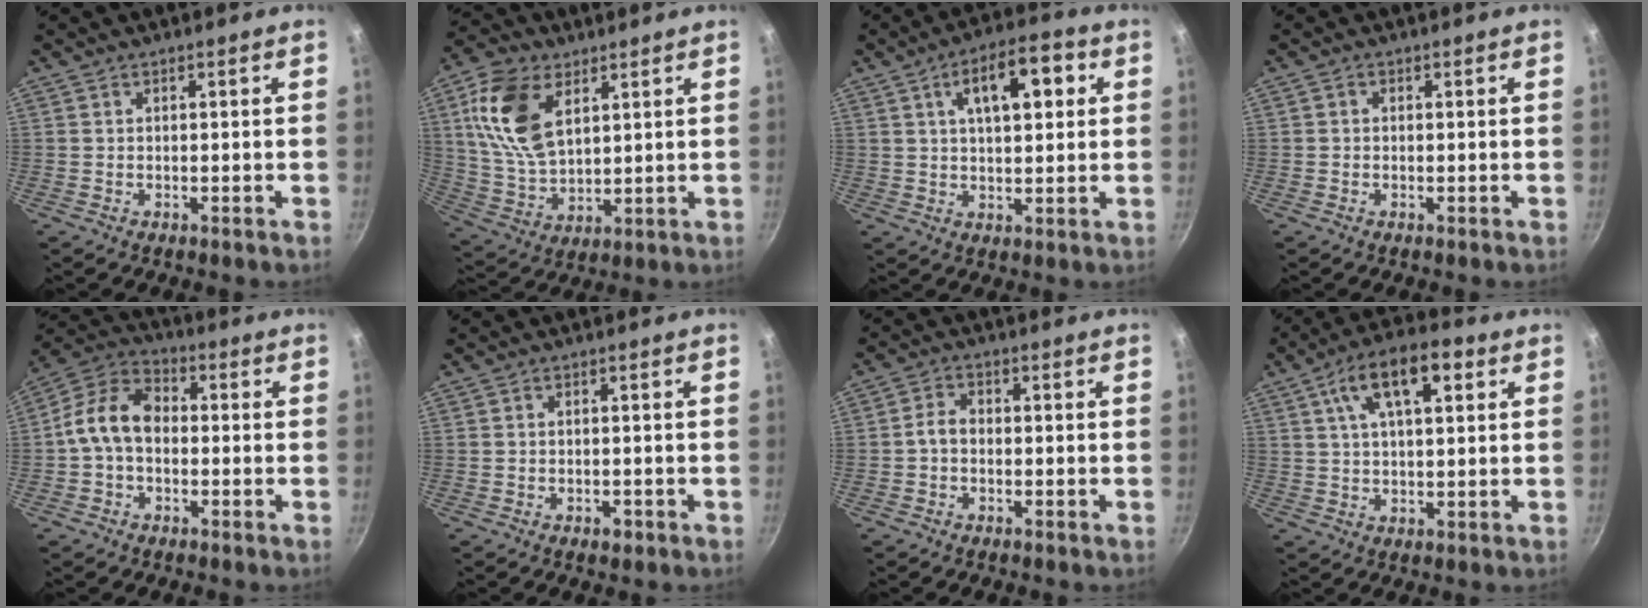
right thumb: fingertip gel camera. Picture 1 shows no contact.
{"total": 15.2, "force": [5.8, 8.9, 10.9], "torque": [-0.195, -0.015, 0.118]}
{"total": 11.6, "force": [3.6, 5.3, 9.7], "torque": [-0.124, 0.009, 0.051]}
{"total": 0.5, "force": [0.0, 0.5, 0.2], "torque": [-0.002, 0.003, -0.002]}
{"total": 10.1, "force": [-0.8, 7.3, 6.9], "torque": [-0.105, 0.035, -0.037]}
{"total": 1.8, "force": [-0.9, 1.1, 1.1], "torque": [-0.018, 0.004, -0.012]}
{"total": 3.0, "force": [-0.8, 2.2, 1.9], "torque": [-0.031, 0.018, -0.024]}
{"total": 12.8, "force": [4.9, 5.7, 10.4], "torque": [-0.163, 0.010, 0.073]}